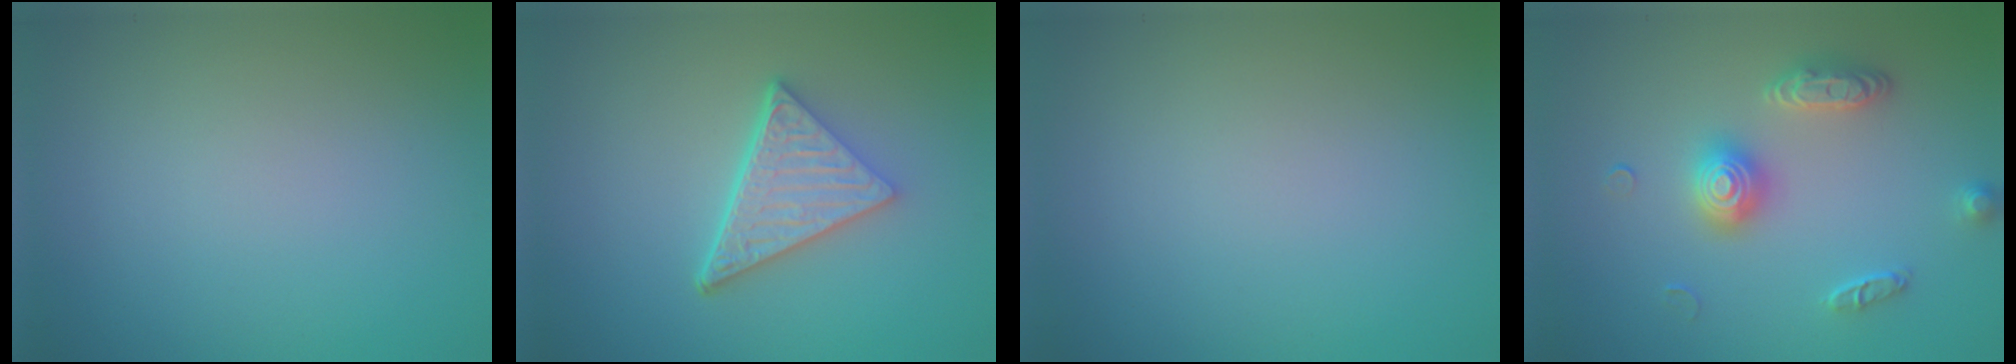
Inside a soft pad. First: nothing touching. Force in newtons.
{"total": 5.2, "press": 3.7, "slide": 3.6}
{"total": 0.0}
{"total": 3.0, "press": 3.0, "slide": 0.4}